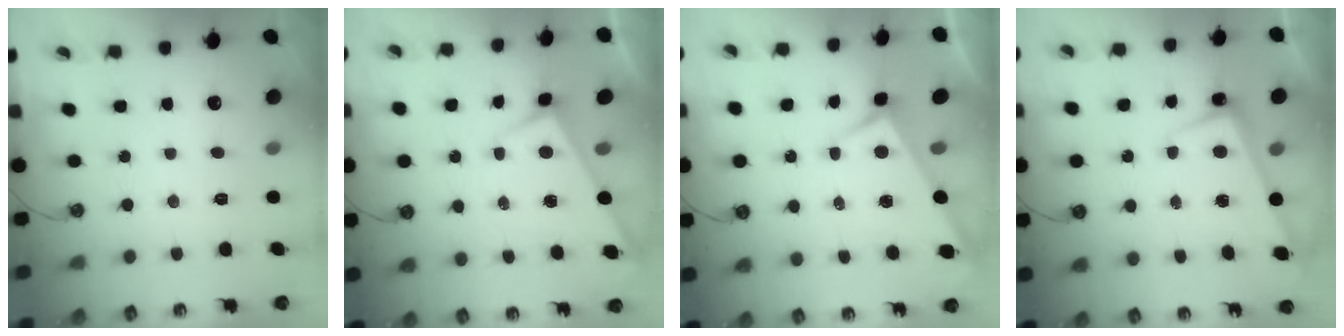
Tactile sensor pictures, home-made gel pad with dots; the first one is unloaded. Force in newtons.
{"total": 3.1, "press": 3.1, "slide": 0.2}
{"total": 3.8, "press": 3.8, "slide": 0.6}
{"total": 2.6, "press": 2.5, "slide": 0.7}